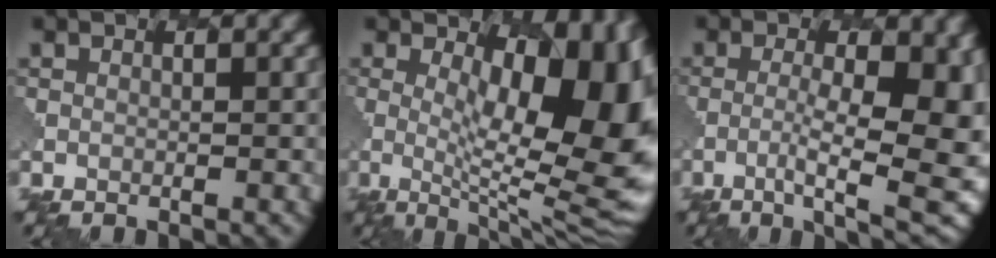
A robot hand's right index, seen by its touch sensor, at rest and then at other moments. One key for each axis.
{"total": 13.5, "fx": 2.1, "fy": 5.6, "fz": 12.2, "tx": -0.149, "ty": -0.005, "tz": 0.032}
{"total": 10.9, "fx": -3.3, "fy": 2.8, "fz": 10.1, "tx": -0.153, "ty": -0.007, "tz": -0.038}